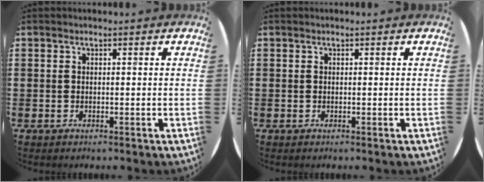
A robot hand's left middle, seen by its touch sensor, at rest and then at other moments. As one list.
[{"total": 0.0}]